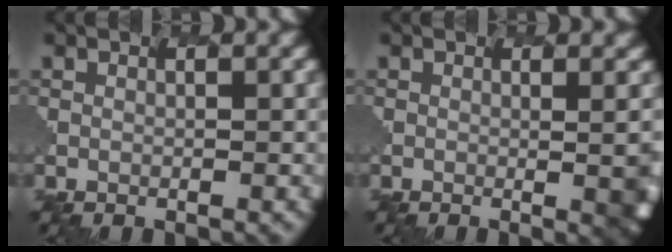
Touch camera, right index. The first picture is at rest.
{"total": 2.4, "force": [0.0, 0.4, 2.4], "torque": [-0.019, 0.004, -0.006]}